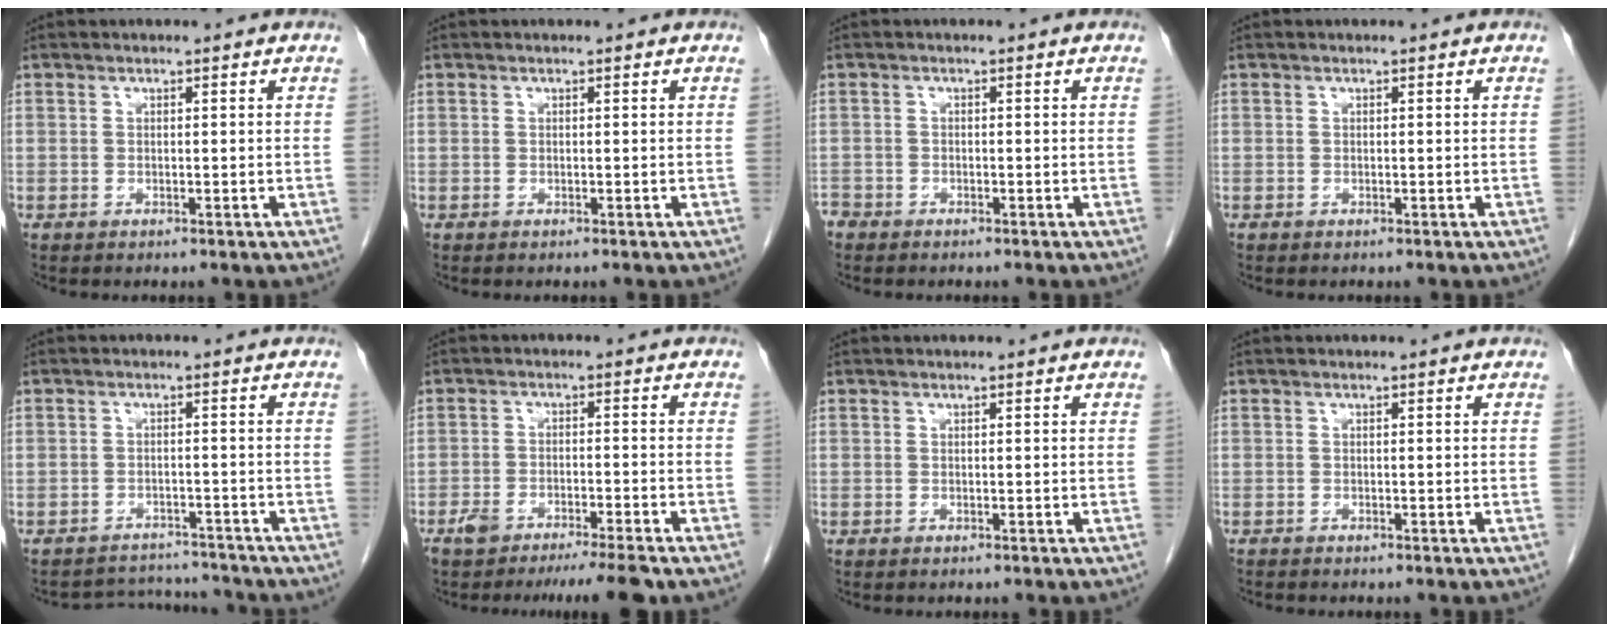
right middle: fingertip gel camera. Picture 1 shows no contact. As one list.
[{"total": 0.6, "force": [0.3, -0.3, -0.4], "torque": [0.002, -0.001, 0.004]}, {"total": 2.1, "force": [-1.8, 1.0, 0.2], "torque": [-0.009, 0.000, -0.035]}, {"total": 0.0}, {"total": 5.3, "force": [-5.0, 0.6, -1.6], "torque": [0.020, 0.014, -0.072]}, {"total": 7.0, "force": [-5.6, -0.1, 4.2], "torque": [-0.058, -0.009, -0.091]}, {"total": 0.0}, {"total": 0.8, "force": [-0.7, 0.1, 0.2], "torque": [-0.010, -0.002, -0.014]}]